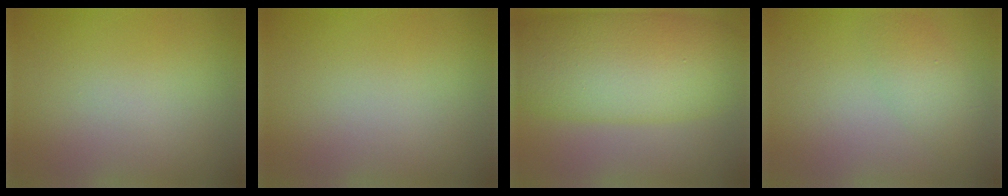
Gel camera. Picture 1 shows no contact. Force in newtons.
{"total": 0.0}
{"total": 10.2, "press": 10.2, "slide": 0.3}
{"total": 2.7, "press": 2.7, "slide": 0.1}